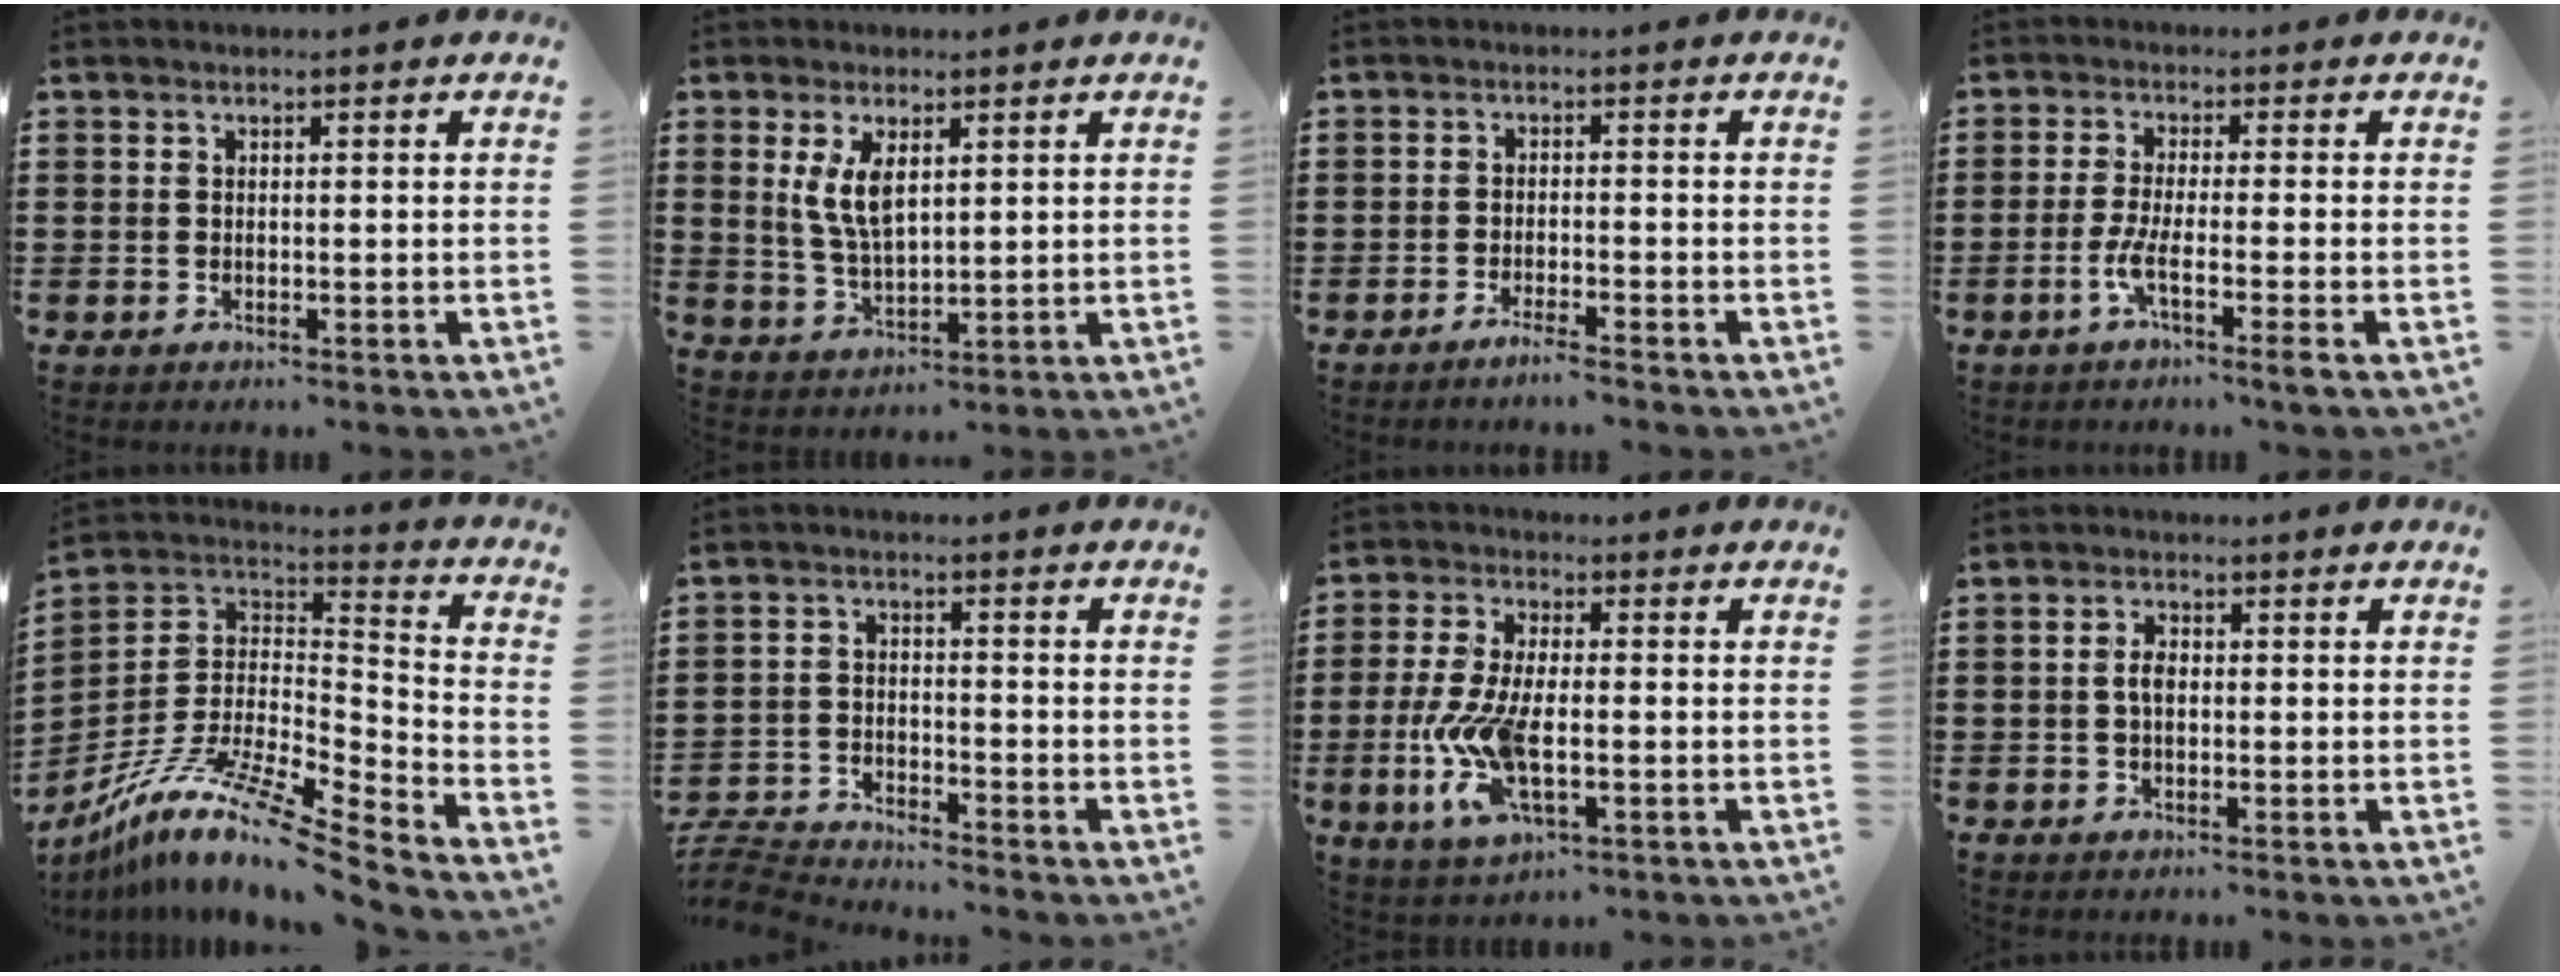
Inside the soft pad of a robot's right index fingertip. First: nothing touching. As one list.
[{"total": 5.6, "force": [2.0, 2.7, 4.6], "torque": [-0.097, 0.004, 0.035]}, {"total": 2.2, "force": [-1.9, -0.2, 1.0], "torque": [-0.016, 0.001, -0.036]}, {"total": 5.2, "force": [-2.3, -0.2, 4.6], "torque": [-0.100, -0.015, -0.048]}, {"total": 12.5, "force": [-9.2, 1.8, 8.2], "torque": [-0.167, 0.007, -0.181]}, {"total": 4.3, "force": [-4.2, 0.4, 0.3], "torque": [-0.023, -0.002, -0.094]}, {"total": 9.5, "force": [-2.4, 3.9, 8.4], "torque": [-0.196, -0.016, -0.046]}, {"total": 2.4, "force": [-0.1, 1.2, 2.0], "torque": [-0.040, 0.004, -0.003]}]